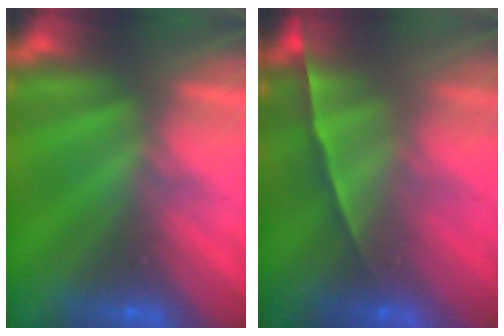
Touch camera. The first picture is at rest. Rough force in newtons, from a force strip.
{"total": 1.5}